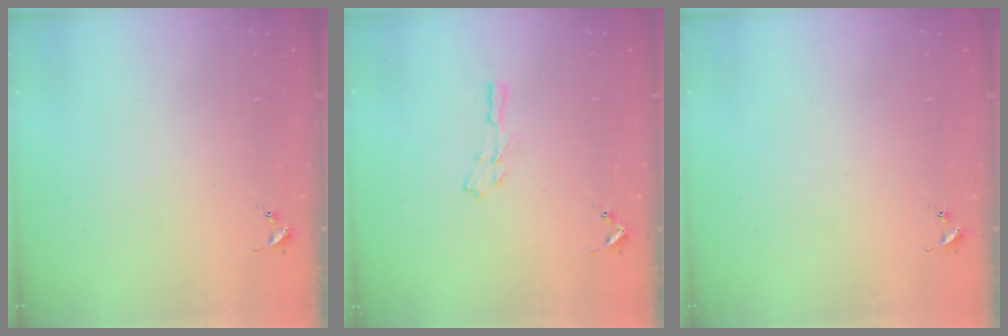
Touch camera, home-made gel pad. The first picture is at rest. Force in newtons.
{"total": 3.5, "press": 3.5, "slide": 0.4}
{"total": 0.0}